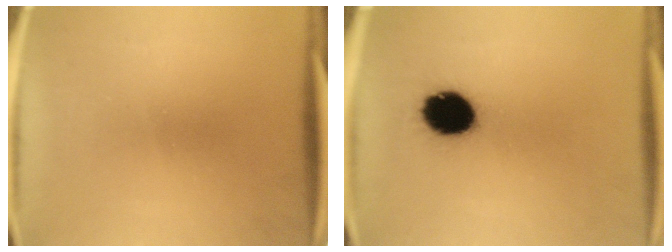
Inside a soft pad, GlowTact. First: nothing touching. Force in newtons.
{"total": 12.2}